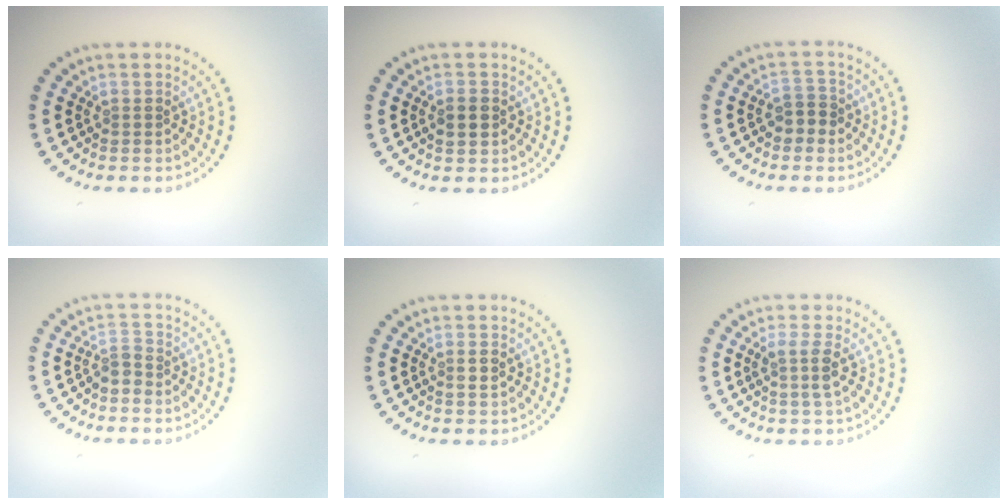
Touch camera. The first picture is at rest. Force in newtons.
{"total": 1.7, "press": 1.7, "slide": 0.3}
{"total": 2.0, "press": 1.9, "slide": 0.6}
{"total": 1.6, "press": 1.2, "slide": 1.1}
{"total": 1.0, "press": 1.0, "slide": 0.3}
{"total": 2.0, "press": 1.6, "slide": 1.1}